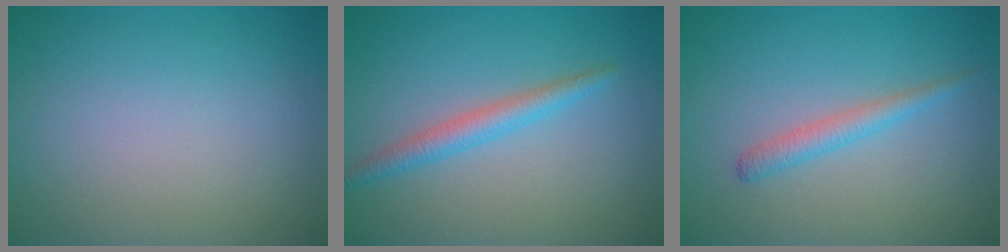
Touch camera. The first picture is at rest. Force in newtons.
{"total": 2.4, "press": 2.4, "slide": 0.1}
{"total": 1.8, "press": 1.8, "slide": 0.0}